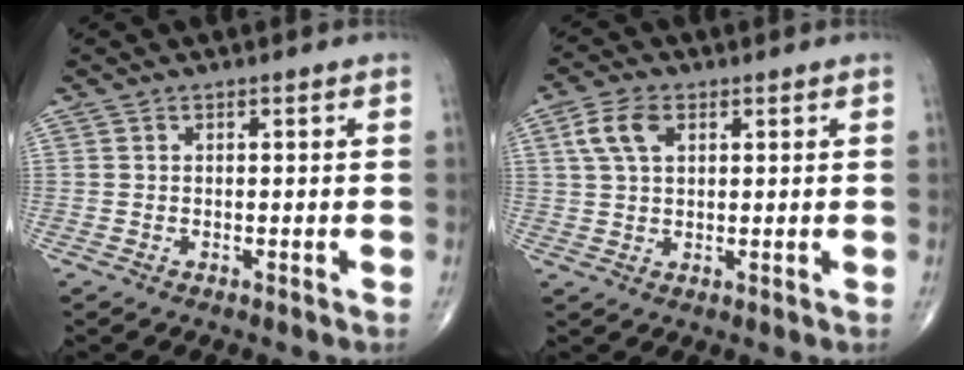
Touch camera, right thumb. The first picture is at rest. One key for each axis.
{"total": 6.1, "fx": 2.2, "fy": 3.6, "fz": 4.4, "tx": -0.089, "ty": 0.006, "tz": 0.042}